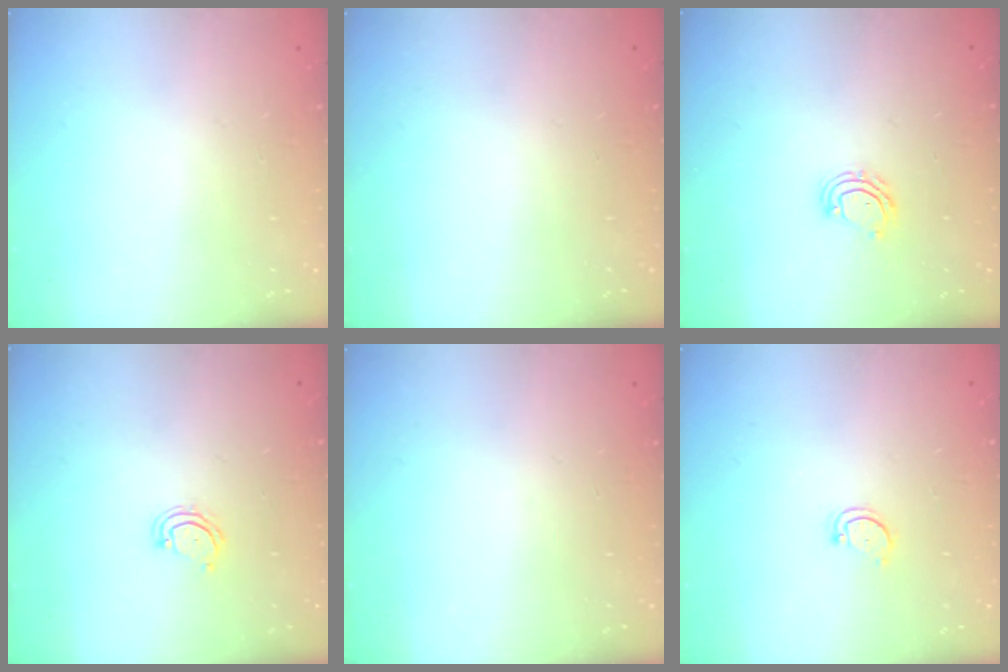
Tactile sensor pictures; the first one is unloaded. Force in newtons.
{"total": 0.0}
{"total": 5.0, "press": 4.9, "slide": 0.3}
{"total": 3.9, "press": 3.9, "slide": 0.4}
{"total": 0.0}
{"total": 2.8, "press": 2.8, "slide": 0.3}